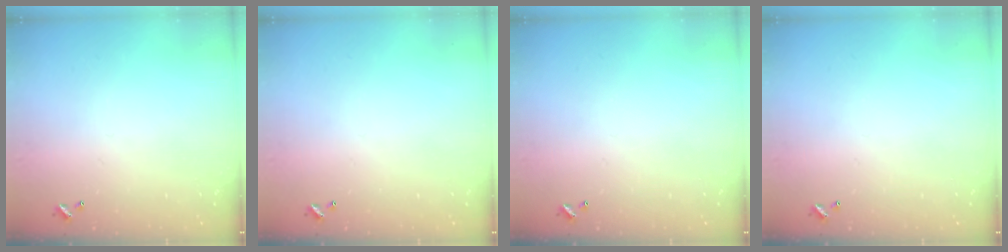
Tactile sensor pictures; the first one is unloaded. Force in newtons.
{"total": 0.0}
{"total": 0.0}
{"total": 0.0}